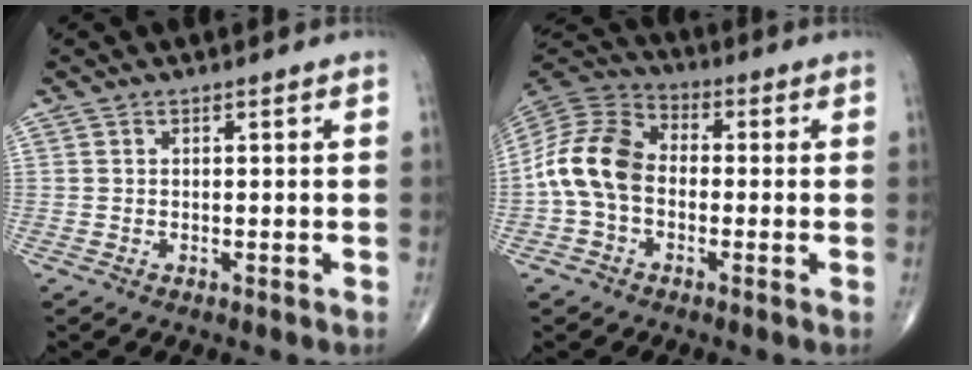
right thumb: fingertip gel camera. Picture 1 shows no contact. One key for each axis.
{"total": 12.1, "fx": -1.7, "fy": 8.5, "fz": 8.4, "tx": -0.158, "ty": 0.034, "tz": -0.047}